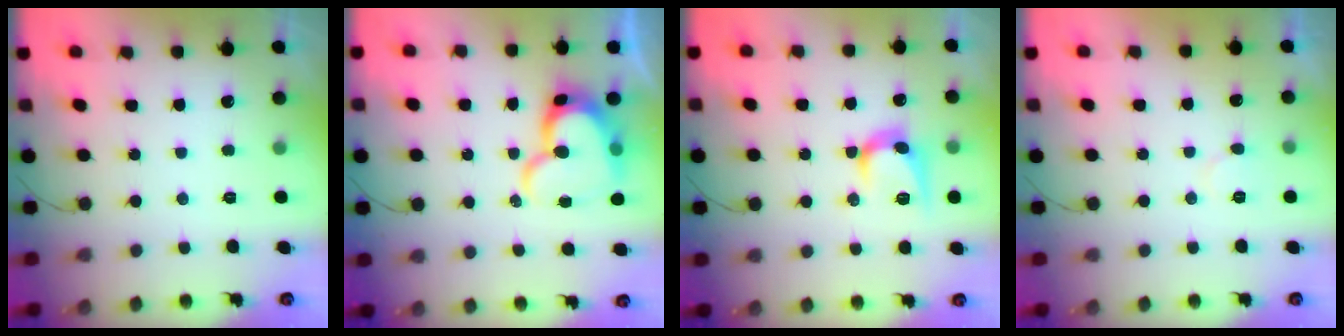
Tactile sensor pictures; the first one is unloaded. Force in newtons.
{"total": 16.3, "press": 16.2, "slide": 1.2}
{"total": 10.3, "press": 10.2, "slide": 0.7}
{"total": 5.6, "press": 5.6, "slide": 0.5}